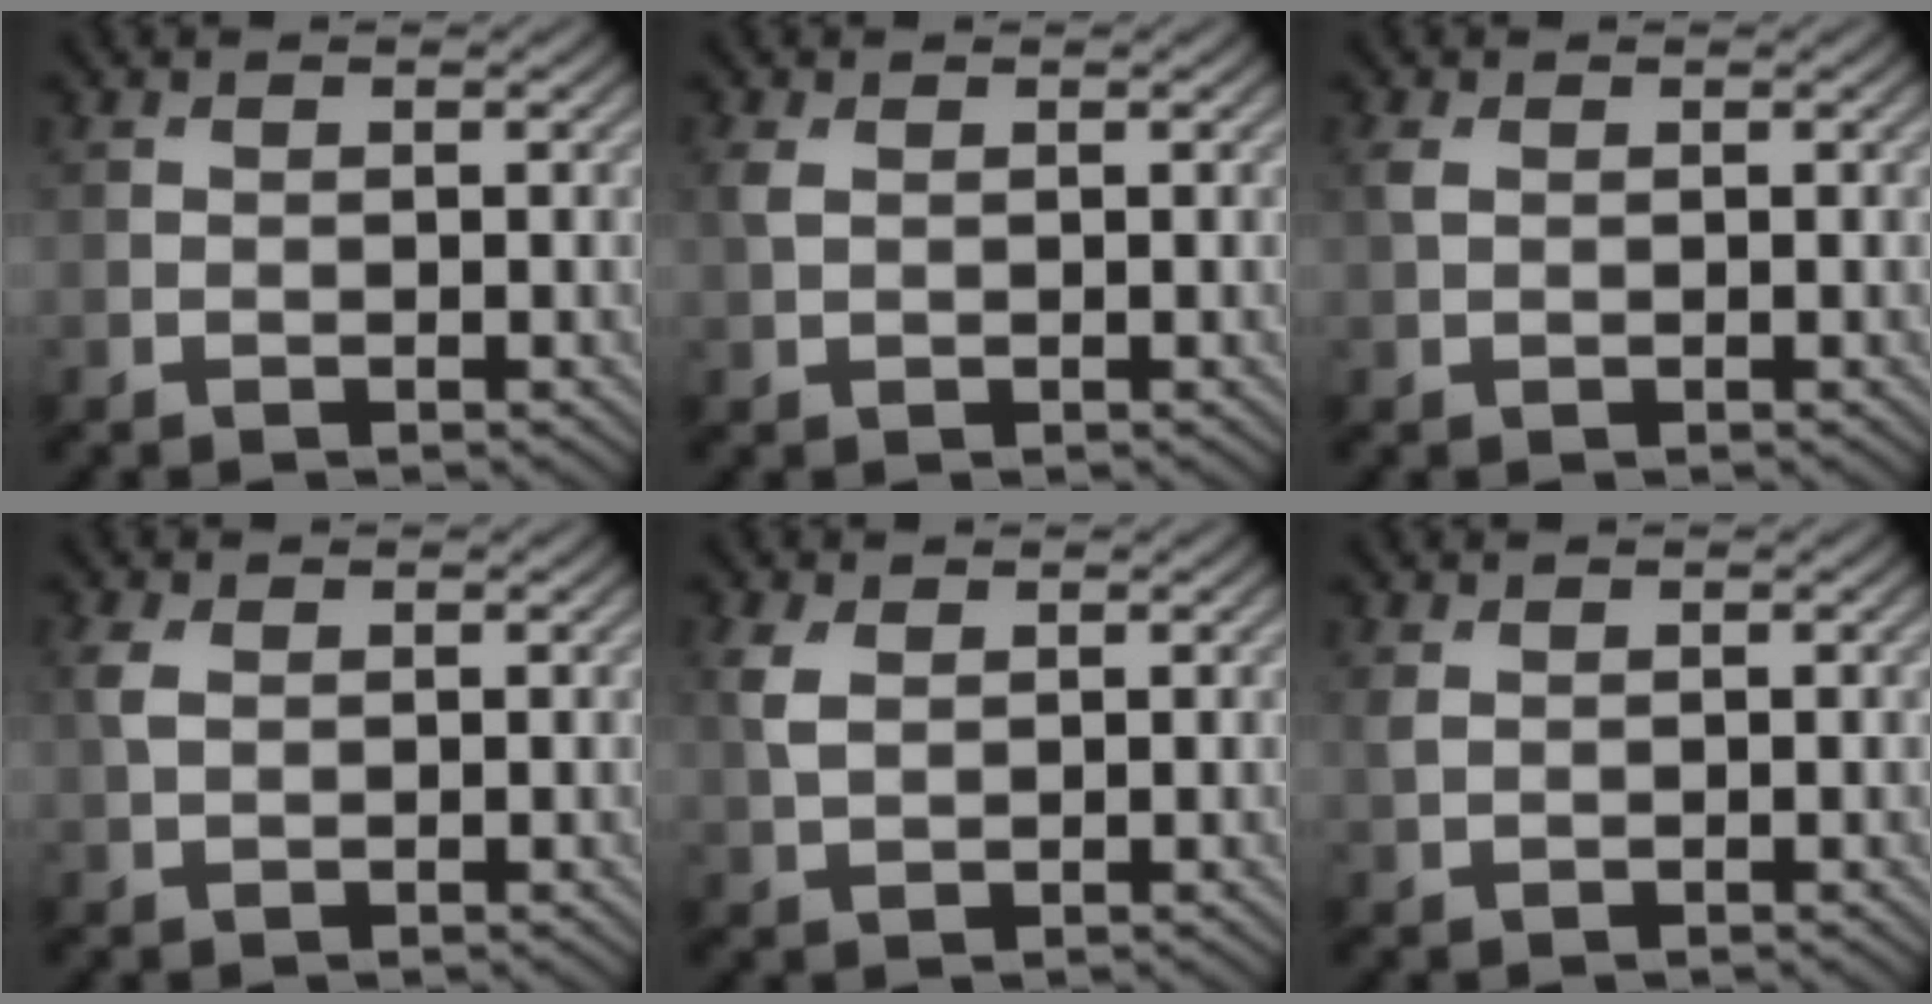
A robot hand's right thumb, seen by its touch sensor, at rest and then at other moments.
{"total": 1.5, "force": [0.5, 0.9, 1.1], "torque": [-0.036, 0.003, 0.010]}
{"total": 1.2, "force": [0.4, 0.7, 0.9], "torque": [-0.028, 0.003, 0.007]}
{"total": 2.2, "force": [0.7, 1.4, 1.6], "torque": [-0.048, 0.004, 0.014]}
{"total": 3.0, "force": [1.1, 1.7, 2.1], "torque": [-0.063, 0.004, 0.022]}
{"total": 1.1, "force": [0.5, 0.6, 0.7], "torque": [-0.025, 0.001, 0.014]}